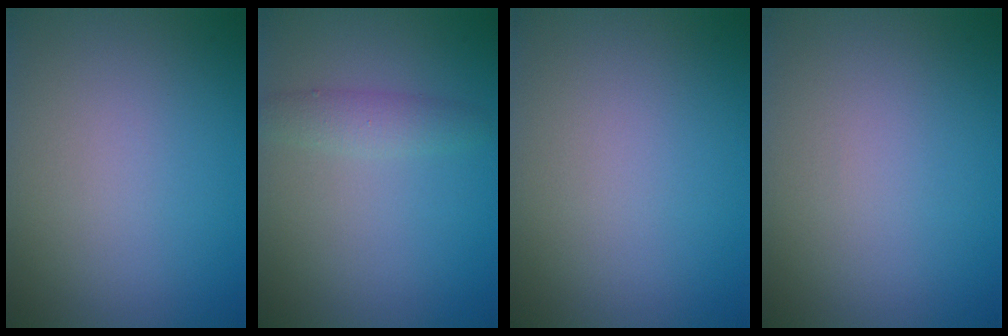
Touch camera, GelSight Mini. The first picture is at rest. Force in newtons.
{"total": 1.9, "press": 1.9, "slide": 0.1}
{"total": 0.0}
{"total": 0.0}